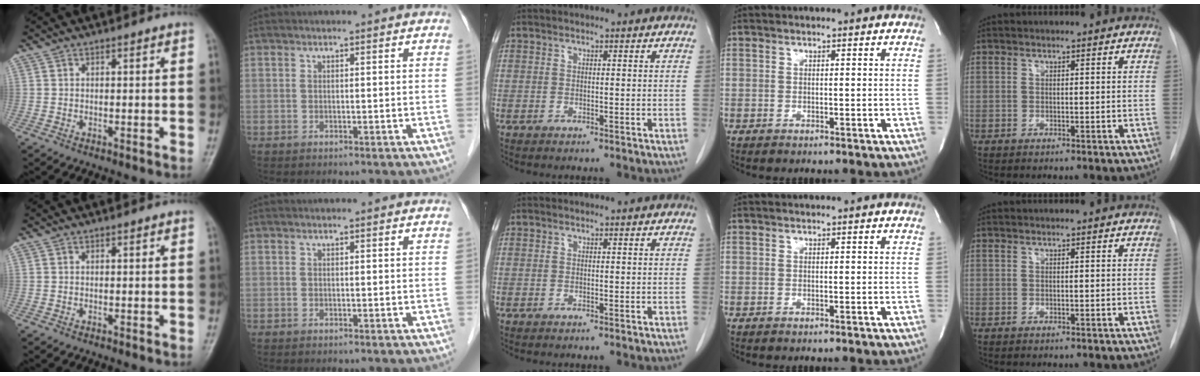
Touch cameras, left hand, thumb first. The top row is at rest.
{}